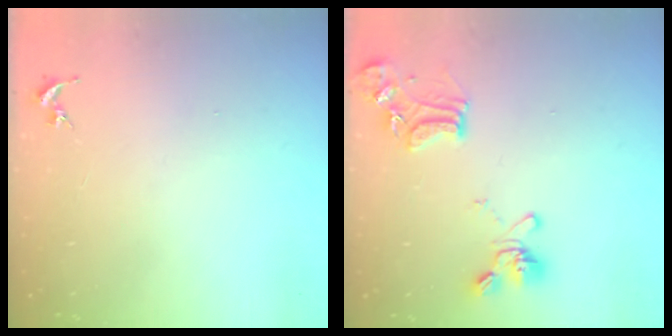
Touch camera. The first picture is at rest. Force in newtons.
{"total": 16.0, "press": 15.8, "slide": 1.9}